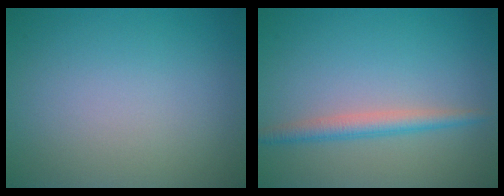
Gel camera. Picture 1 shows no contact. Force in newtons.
{"total": 2.4, "press": 2.4, "slide": 0.0}